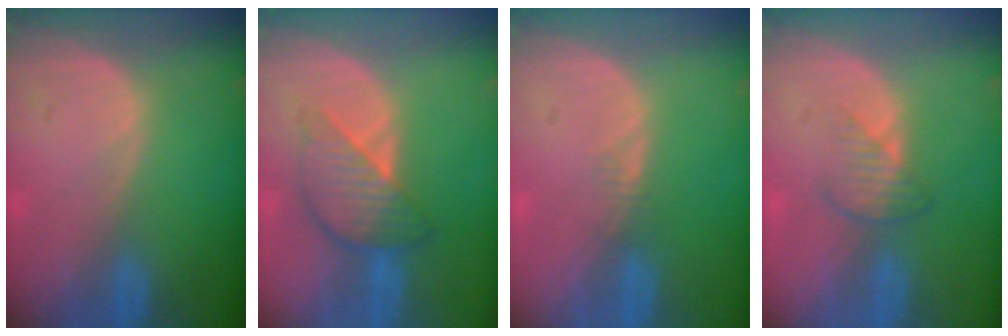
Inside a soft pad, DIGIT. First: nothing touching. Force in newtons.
{"total": 6.0, "press": 6.0, "slide": 0.4}
{"total": 1.3, "press": 1.2, "slide": 0.2}
{"total": 3.0, "press": 2.8, "slide": 1.1}